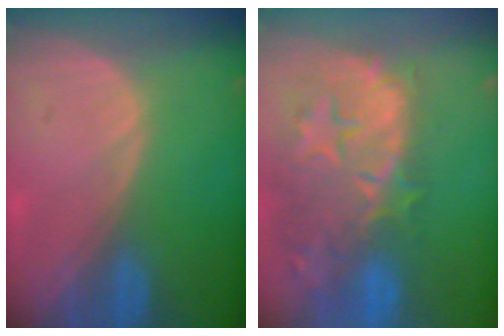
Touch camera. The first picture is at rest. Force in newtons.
{"total": 14.3, "press": 12.0, "slide": 7.9}